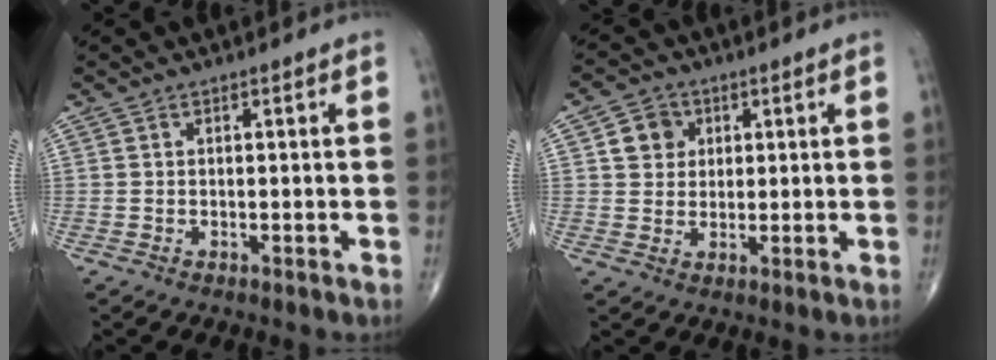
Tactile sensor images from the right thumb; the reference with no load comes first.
{"total": 5.3, "force": [1.7, 4.7, 1.9], "torque": [-0.007, -0.003, 0.027]}